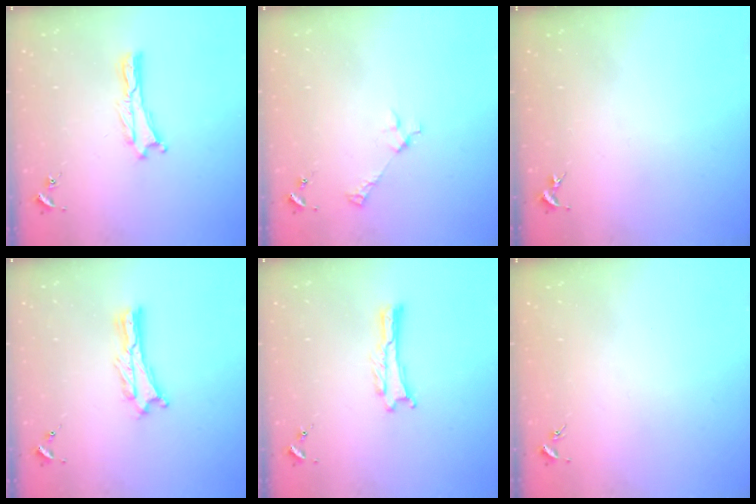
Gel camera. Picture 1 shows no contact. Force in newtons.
{"total": 2.6, "press": 2.6, "slide": 0.3}
{"total": 0.0}
{"total": 1.3, "press": 1.3, "slide": 0.3}
{"total": 0.0}
{"total": 0.0}